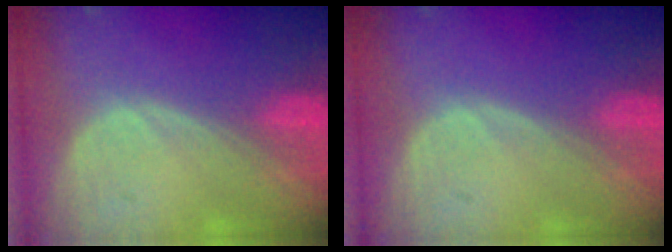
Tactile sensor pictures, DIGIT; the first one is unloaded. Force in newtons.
{"total": 0.0}